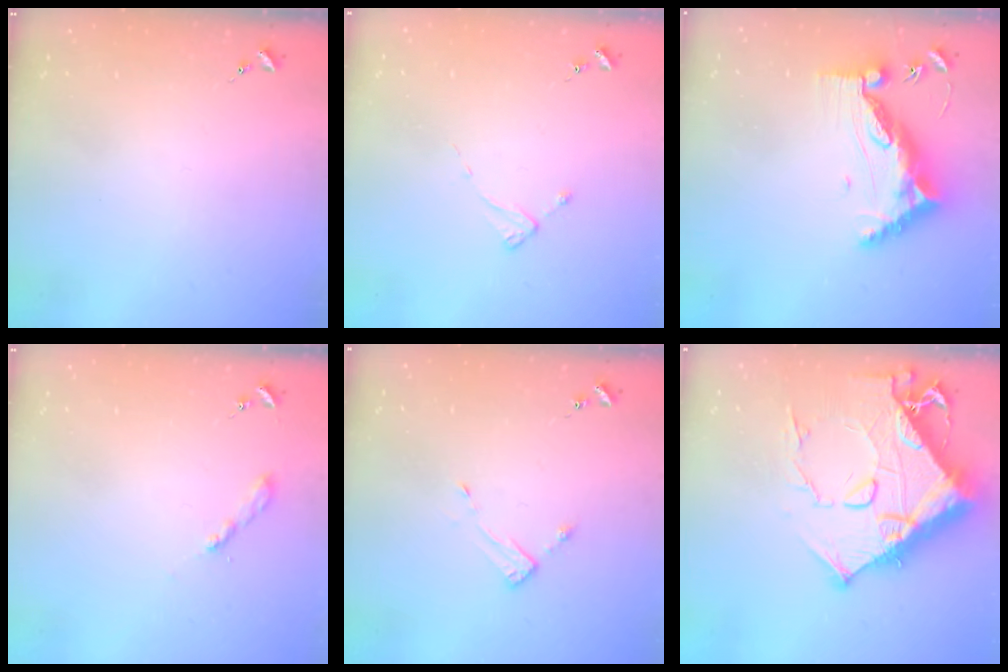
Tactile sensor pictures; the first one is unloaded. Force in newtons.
{"total": 2.0, "press": 2.0, "slide": 0.3}
{"total": 13.4, "press": 13.3, "slide": 1.4}
{"total": 2.0, "press": 2.0, "slide": 0.2}
{"total": 3.3, "press": 3.2, "slide": 0.3}
{"total": 19.8, "press": 19.7, "slide": 2.0}